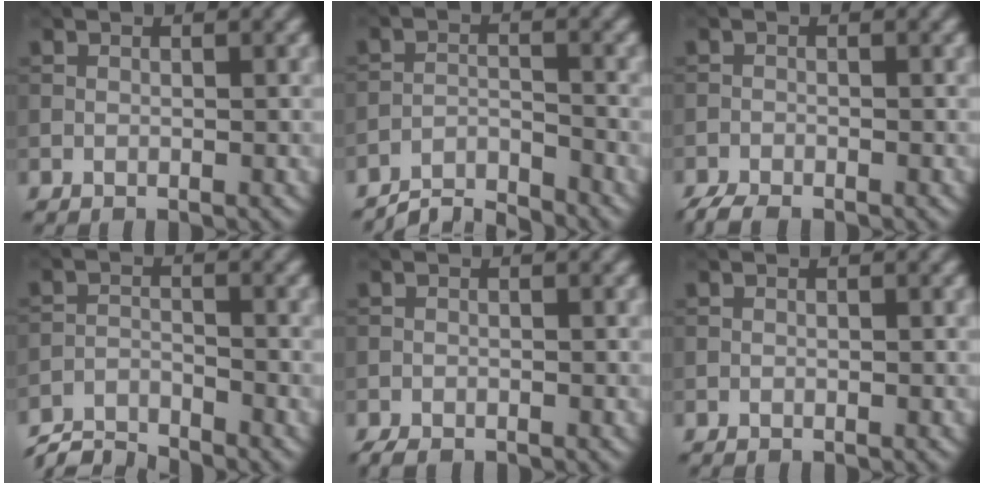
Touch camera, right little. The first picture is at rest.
{"total": 4.5, "force": [-4.4, 0.6, 1.0], "torque": [-0.018, -0.002, -0.088]}
{"total": 2.5, "force": [-2.3, 0.4, 0.9], "torque": [-0.019, -0.008, -0.049]}
{"total": 4.5, "force": [-4.3, 0.7, 1.0], "torque": [-0.021, -0.007, -0.090]}
{"total": 1.6, "force": [-1.4, 0.5, 0.6], "torque": [-0.011, -0.004, -0.026]}
{"total": 0.0}